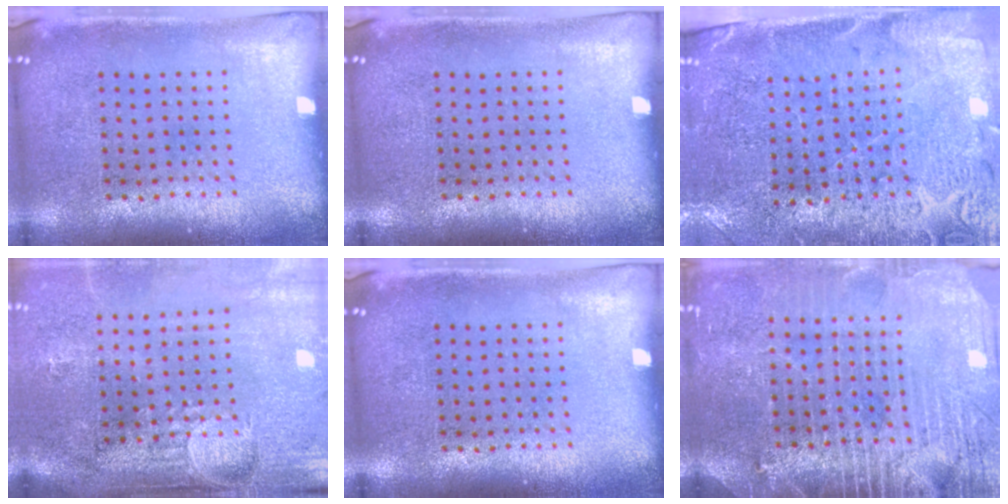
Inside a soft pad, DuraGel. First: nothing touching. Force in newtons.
{"total": 0.0}
{"total": 3.0, "press": 2.9, "slide": 0.9}
{"total": 4.4, "press": 3.6, "slide": 2.6}
{"total": 0.0}
{"total": 3.7, "press": 3.4, "slide": 1.3}